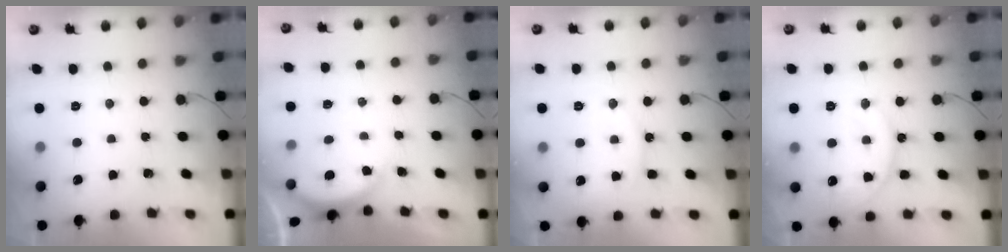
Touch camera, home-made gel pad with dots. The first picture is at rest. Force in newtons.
{"total": 1.7, "press": 1.7, "slide": 0.4}
{"total": 10.4, "press": 10.4, "slide": 0.8}
{"total": 13.5, "press": 13.4, "slide": 1.2}